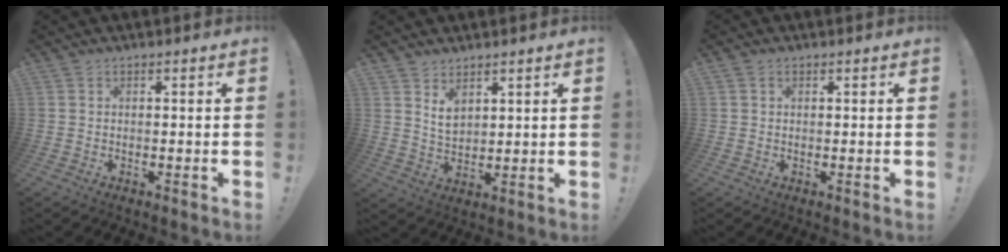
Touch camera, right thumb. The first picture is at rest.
{"total": 5.5, "force": [3.7, 3.4, 2.3], "torque": [-0.028, -0.027, 0.066]}
{"total": 1.0, "force": [0.5, 0.8, 0.3], "torque": [0.002, -0.002, 0.008]}